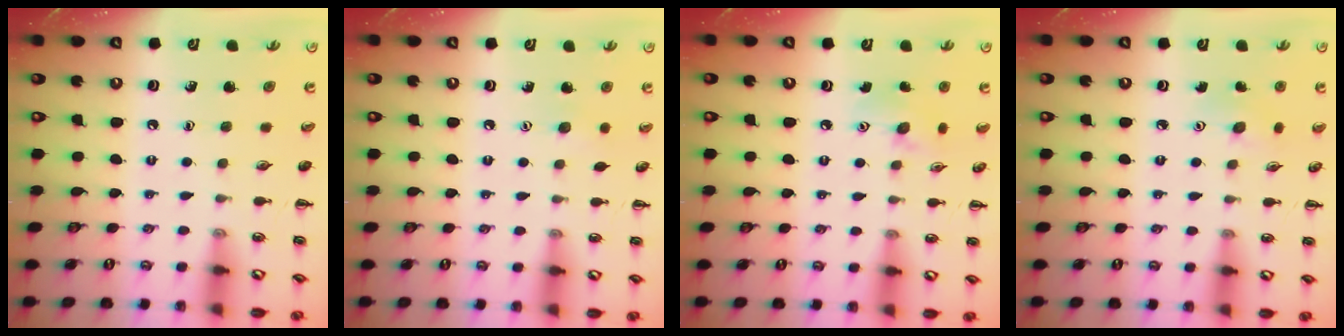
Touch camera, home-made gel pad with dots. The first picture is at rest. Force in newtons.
{"total": 2.8, "press": 2.8, "slide": 0.7}
{"total": 7.2, "press": 7.2, "slide": 0.6}
{"total": 3.2, "press": 3.0, "slide": 0.9}